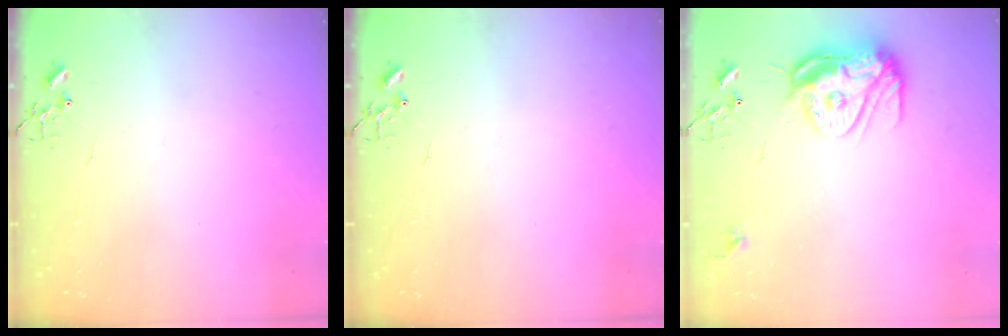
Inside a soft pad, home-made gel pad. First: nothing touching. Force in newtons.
{"total": 0.0}
{"total": 12.4, "press": 12.4, "slide": 1.4}